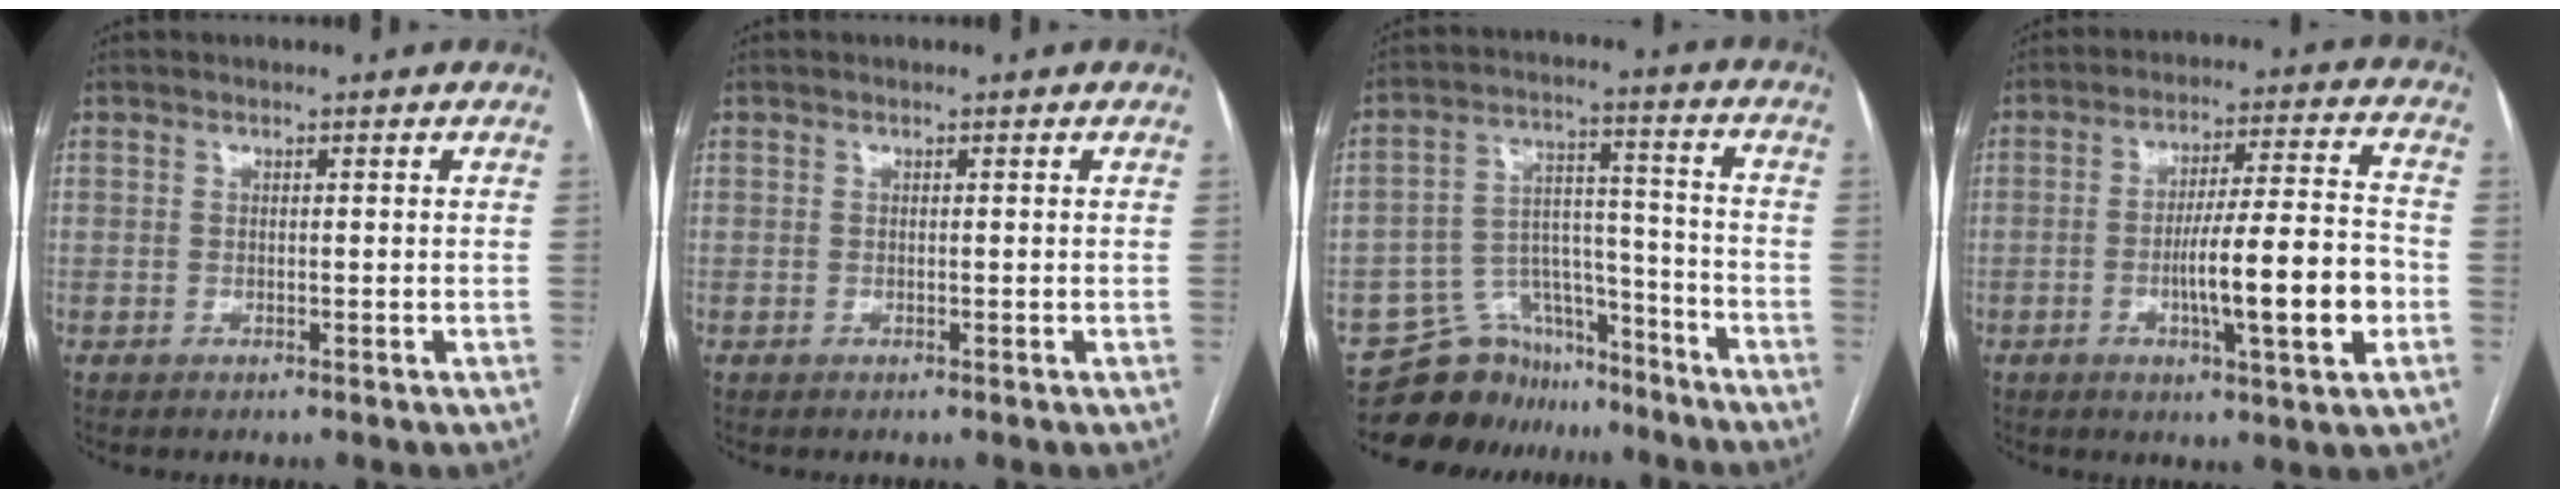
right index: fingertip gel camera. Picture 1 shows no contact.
{"total": 0.0}
{"total": 11.7, "force": [-10.3, 5.5, 0.4], "torque": [0.000, 0.063, -0.170]}
{"total": 13.3, "force": [-3.4, 1.0, 12.8], "torque": [-0.206, 0.007, -0.050]}